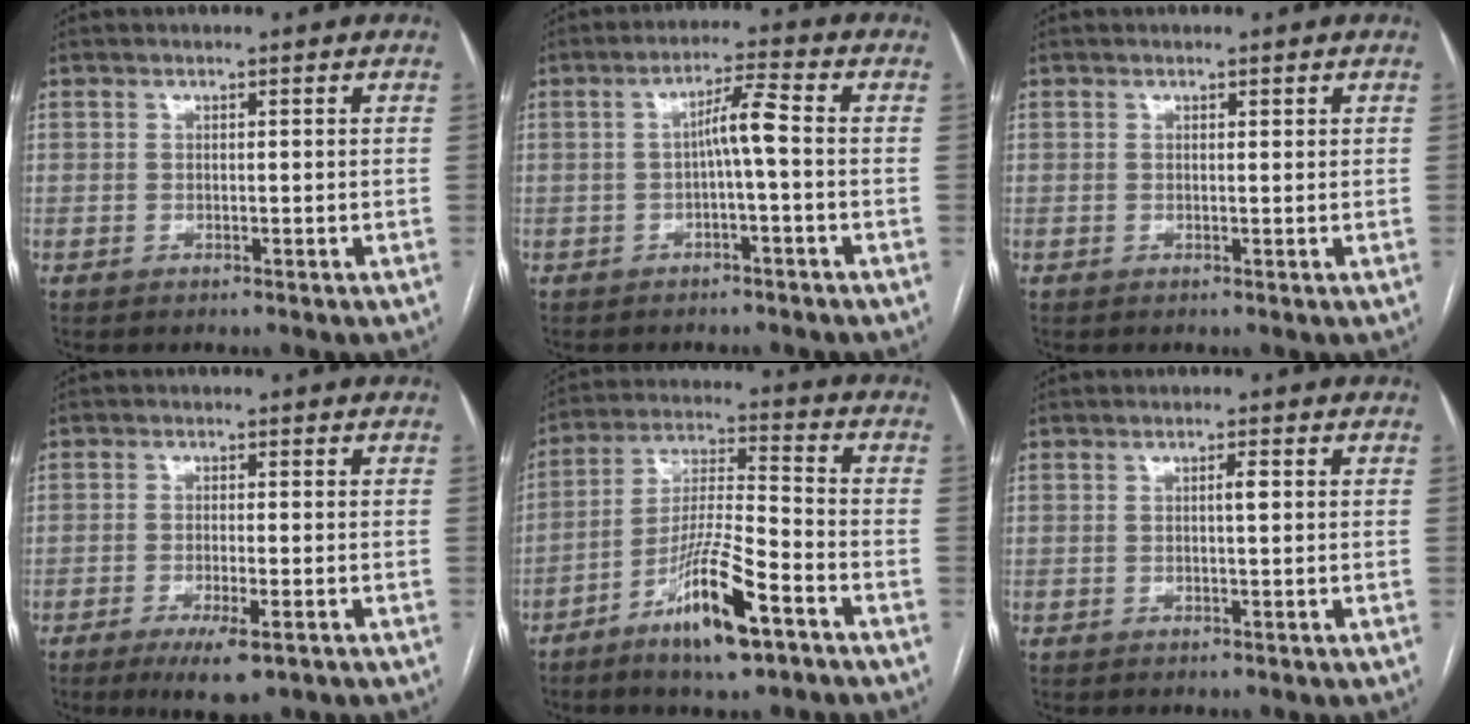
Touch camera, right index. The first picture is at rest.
{"total": 4.5, "force": [-0.4, 0.1, 4.5], "torque": [-0.075, 0.016, -0.004]}
{"total": 0.5, "force": [0.4, 0.2, 0.3], "torque": [-0.005, -0.001, 0.004]}
{"total": 5.8, "force": [-3.2, 1.2, 4.6], "torque": [-0.078, -0.012, -0.047]}
{"total": 12.9, "force": [-7.3, 1.7, 10.5], "torque": [-0.201, -0.013, -0.132]}
{"total": 1.4, "force": [0.3, 0.1, 1.3], "torque": [-0.024, 0.002, 0.004]}